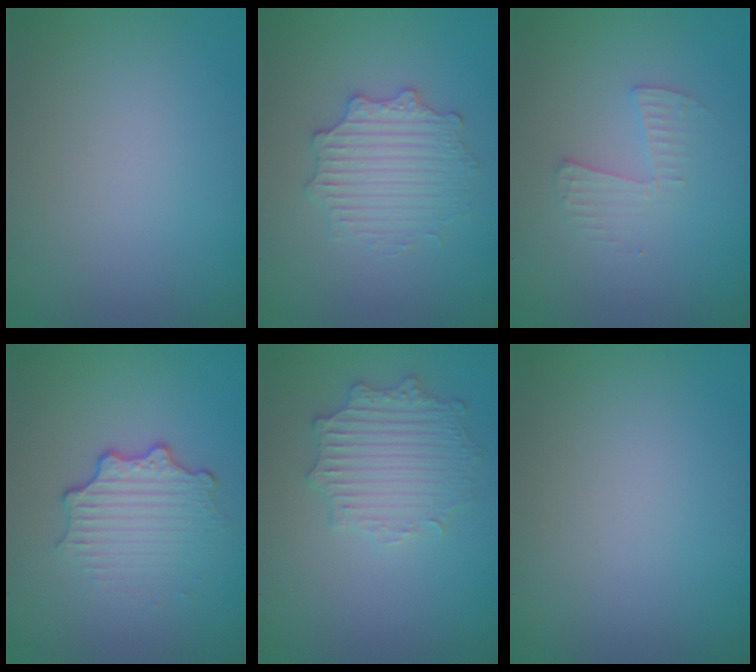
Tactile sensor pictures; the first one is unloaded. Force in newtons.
{"total": 3.0, "press": 2.9, "slide": 0.4}
{"total": 1.6, "press": 1.6, "slide": 0.1}
{"total": 3.3, "press": 2.5, "slide": 2.2}
{"total": 2.9, "press": 2.9, "slide": 0.1}
{"total": 0.0}